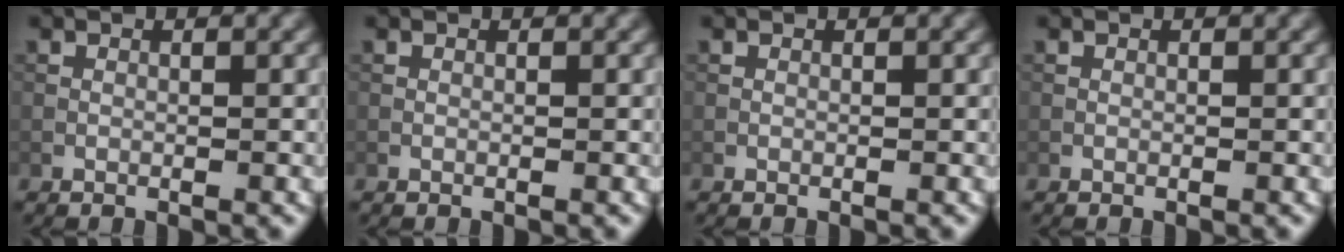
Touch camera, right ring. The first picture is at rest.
{"total": 0.0}
{"total": 0.0}
{"total": 0.0}